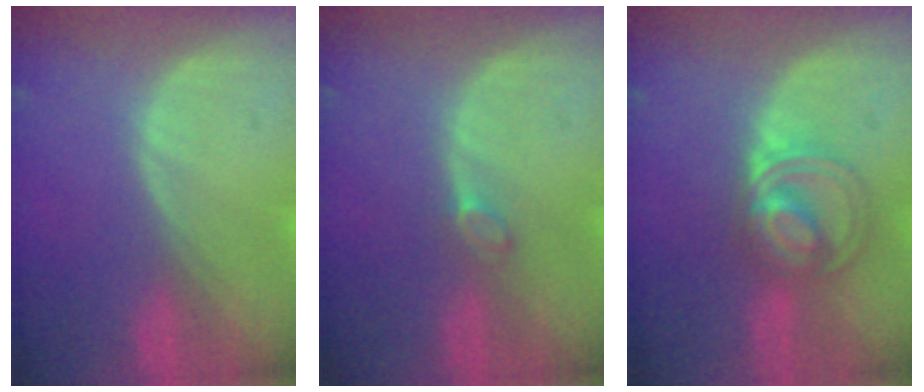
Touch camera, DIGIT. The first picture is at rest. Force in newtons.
{"total": 1.4, "press": 1.4, "slide": 0.2}
{"total": 6.3, "press": 6.3, "slide": 0.1}